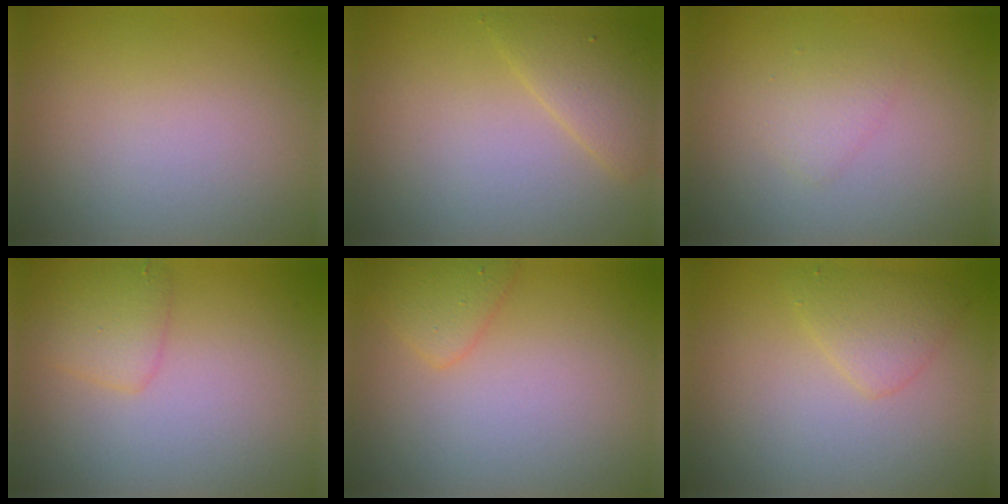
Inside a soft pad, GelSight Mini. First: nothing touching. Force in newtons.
{"total": 2.6, "press": 2.6, "slide": 0.2}
{"total": 1.4, "press": 1.4, "slide": 0.0}
{"total": 2.0, "press": 2.0, "slide": 0.0}
{"total": 1.9, "press": 1.9, "slide": 0.1}
{"total": 2.1, "press": 2.1, "slide": 0.0}